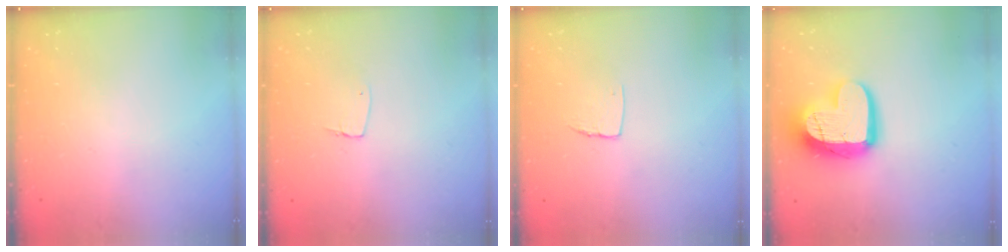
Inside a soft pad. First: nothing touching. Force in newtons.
{"total": 4.4, "press": 4.4, "slide": 0.3}
{"total": 5.1, "press": 5.1, "slide": 0.4}
{"total": 16.1, "press": 16.1, "slide": 0.9}